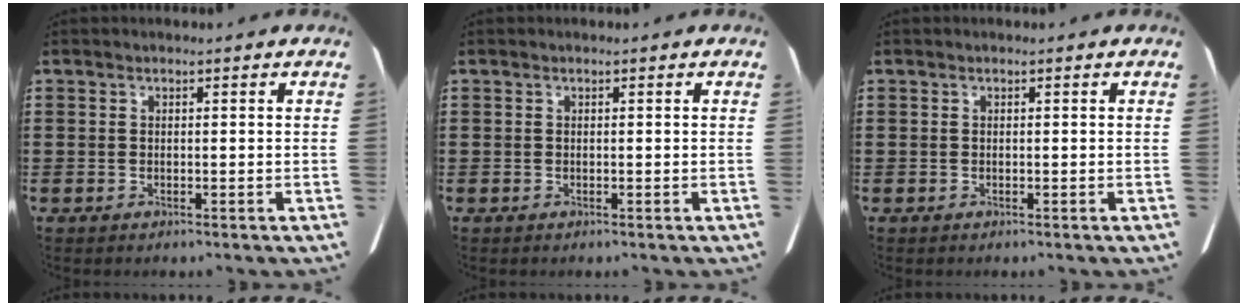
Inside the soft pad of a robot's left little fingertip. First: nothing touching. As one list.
[{"total": 0.0}, {"total": 0.0}]